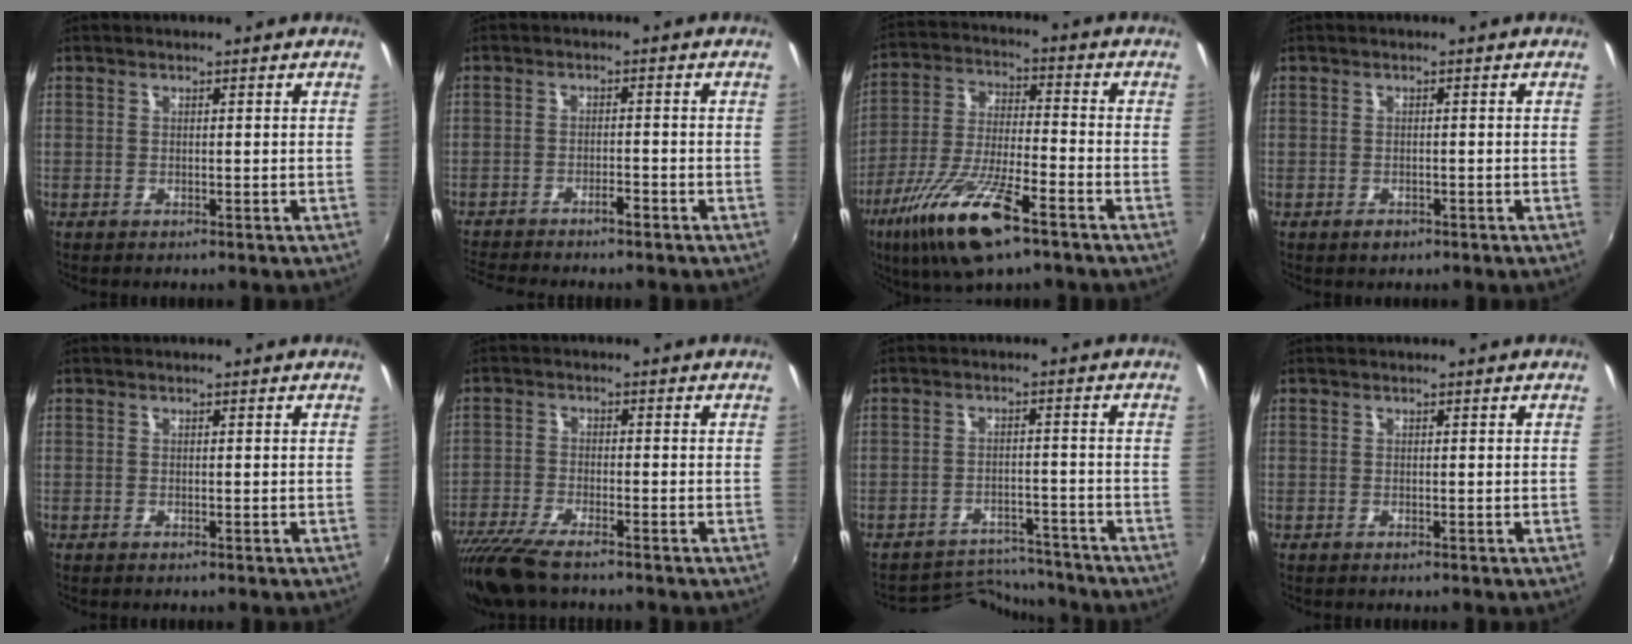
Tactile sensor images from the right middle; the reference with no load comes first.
{"total": 5.3, "force": [-4.9, 0.3, 2.0], "torque": [-0.053, -0.008, -0.086]}
{"total": 16.1, "force": [-9.5, 3.9, 12.3], "torque": [-0.254, -0.037, -0.179]}
{"total": 3.3, "force": [-2.3, 1.4, 2.0], "torque": [-0.047, -0.009, -0.042]}
{"total": 0.0}
{"total": 10.4, "force": [-8.5, 2.1, 5.7], "torque": [-0.137, -0.037, -0.159]}
{"total": 11.5, "force": [-11.3, 2.1, 1.2], "torque": [-0.037, 0.021, -0.164]}
{"total": 0.0}